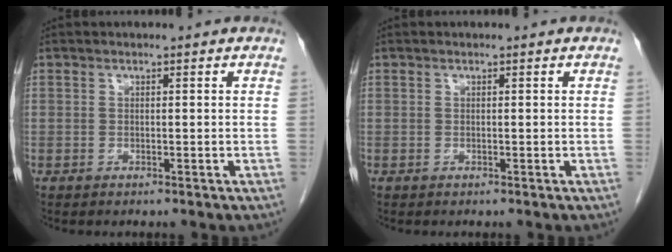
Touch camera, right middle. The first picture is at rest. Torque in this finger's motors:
{"motor_torque": [0.00, 0.00, 0.00, 0.00]}